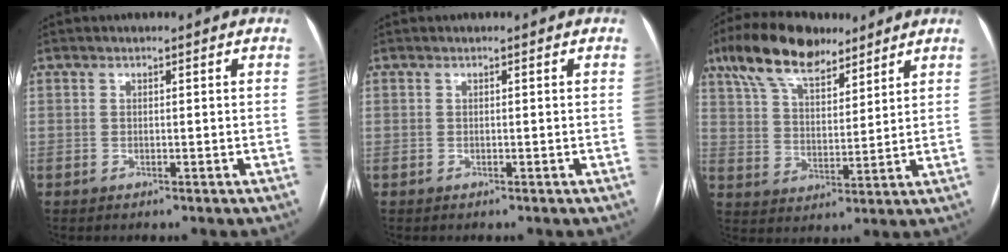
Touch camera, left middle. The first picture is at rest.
{"total": 0.0}
{"total": 13.3, "force": [9.7, 5.2, 7.5], "torque": [-0.146, 0.031, 0.177]}